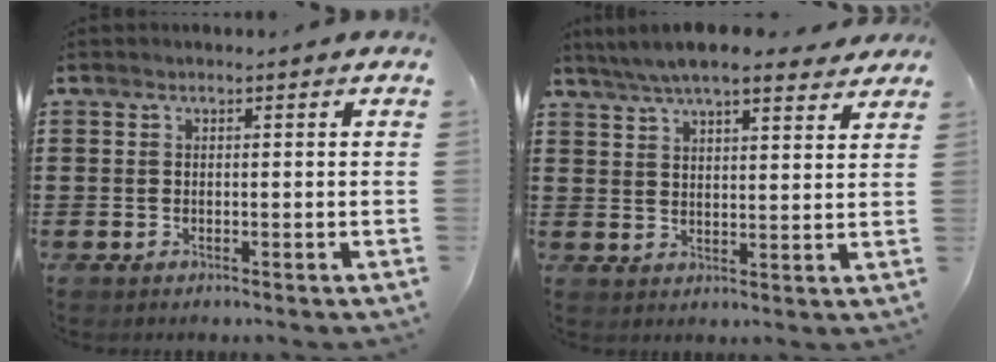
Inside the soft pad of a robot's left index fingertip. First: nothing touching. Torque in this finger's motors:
{"motor_torque": [2.14, 0.00, 0.42, 0.14]}